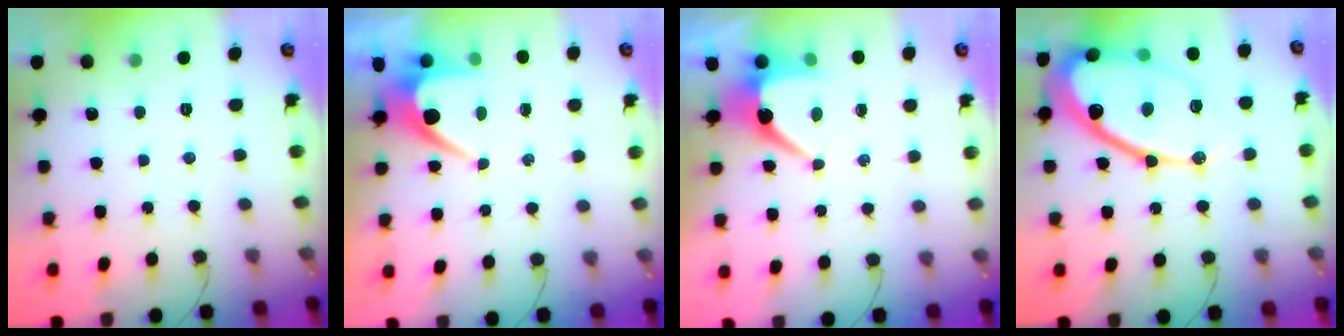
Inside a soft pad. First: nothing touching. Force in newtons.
{"total": 7.3, "press": 7.3, "slide": 0.3}
{"total": 6.9, "press": 6.9, "slide": 0.2}
{"total": 25.8, "press": 25.7, "slide": 2.5}